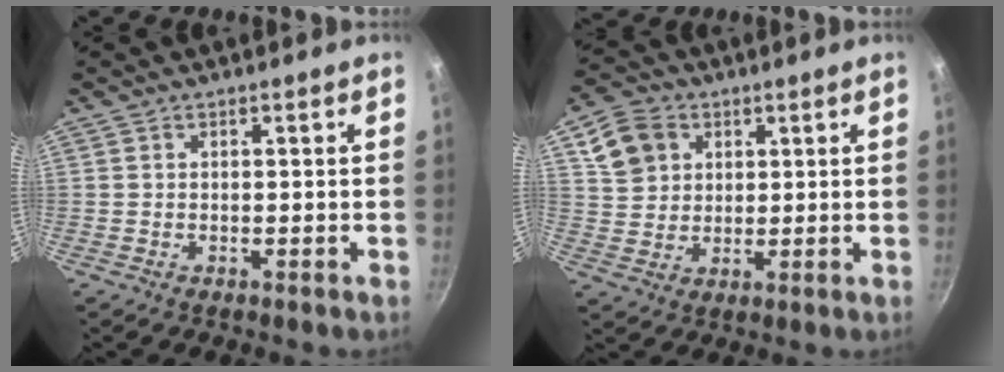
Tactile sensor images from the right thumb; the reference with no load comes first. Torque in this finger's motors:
{"motor_torque": [-0.48, 0.51, -0.21, 0.24, 0.05]}